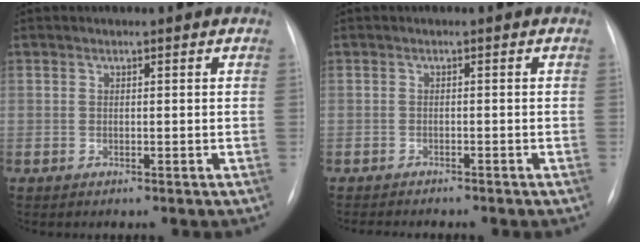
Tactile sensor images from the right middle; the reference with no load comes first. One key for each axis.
{"total": 3.9, "fx": -3.6, "fy": 0.4, "fz": 1.6, "tx": -0.023, "ty": -0.008, "tz": -0.047}